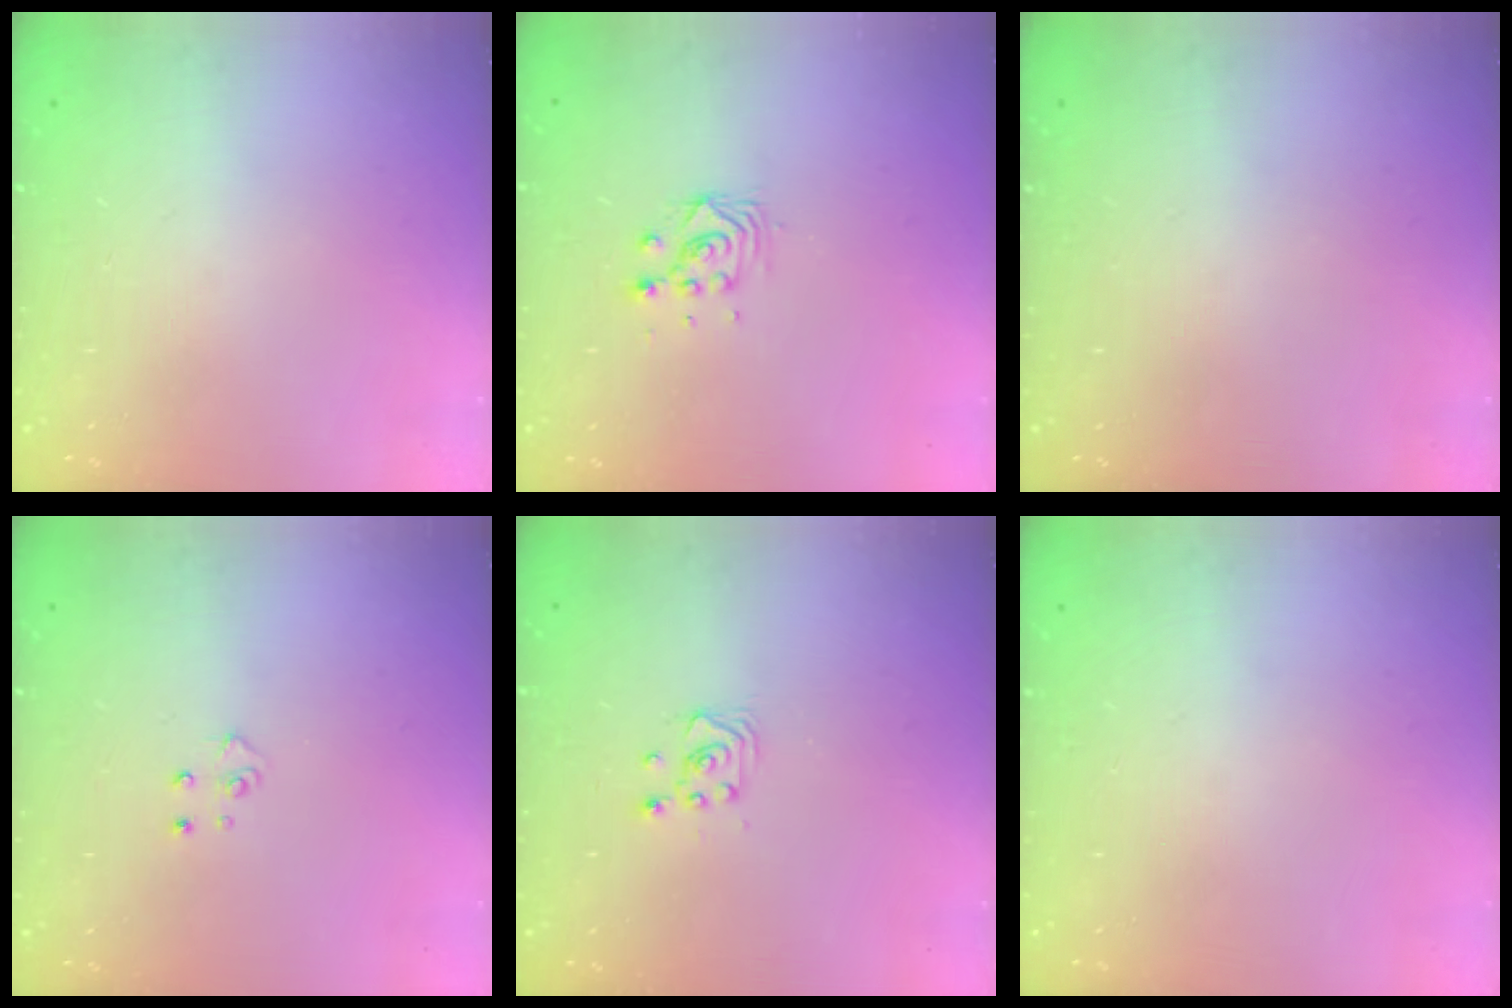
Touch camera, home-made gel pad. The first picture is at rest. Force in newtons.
{"total": 4.8, "press": 4.8, "slide": 0.3}
{"total": 0.0}
{"total": 4.5, "press": 4.4, "slide": 0.5}
{"total": 2.2, "press": 2.2, "slide": 0.3}
{"total": 0.0}